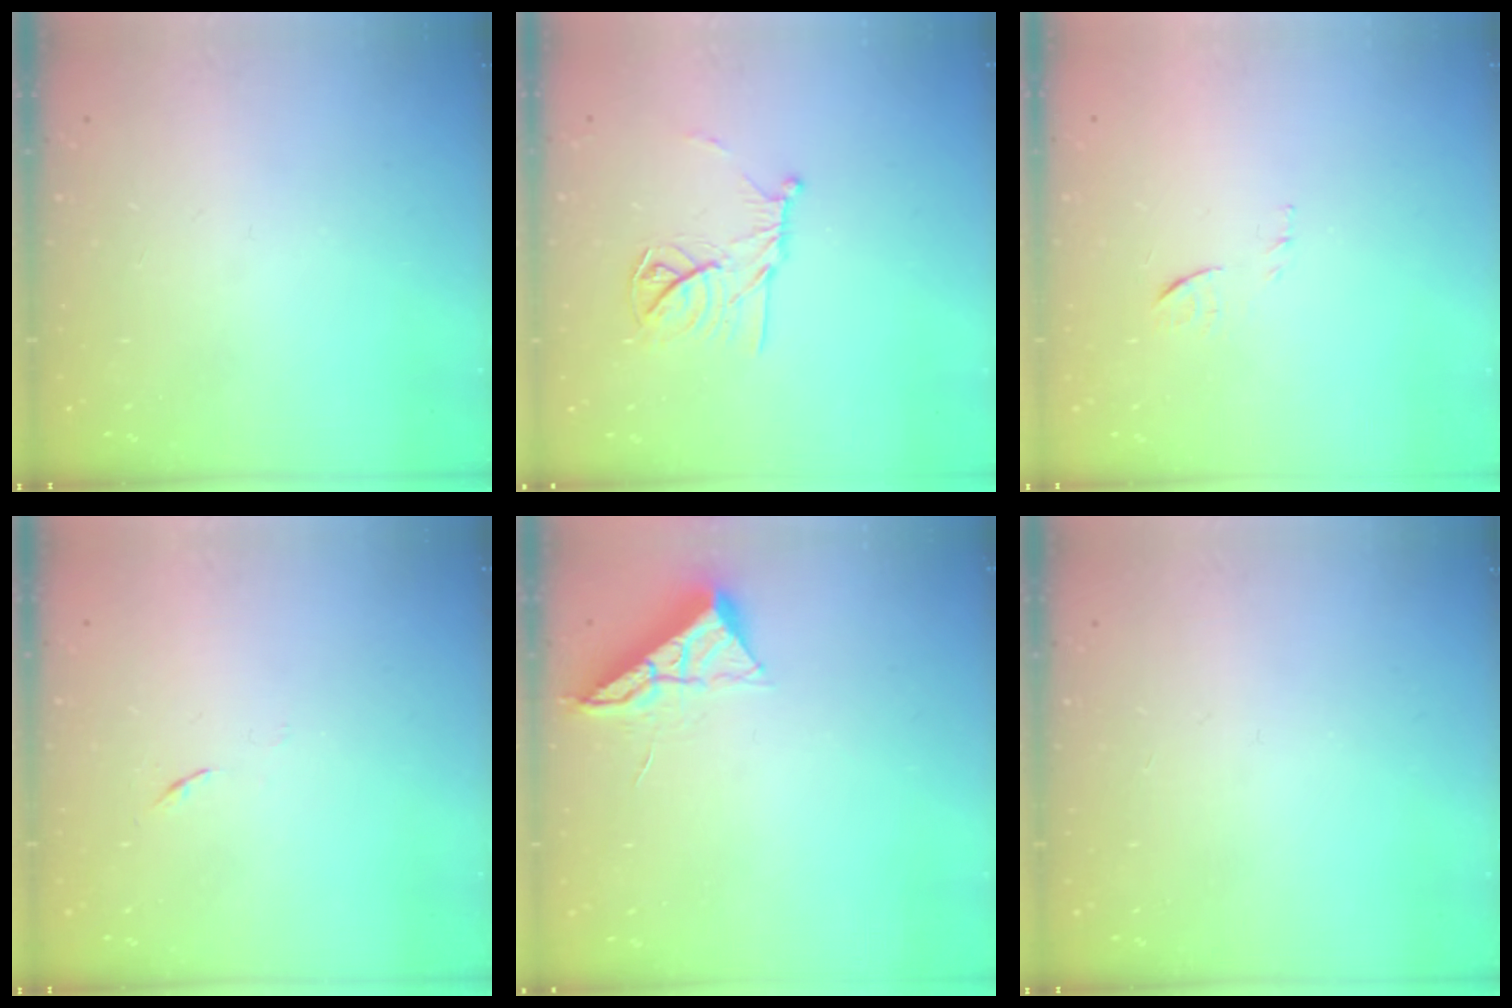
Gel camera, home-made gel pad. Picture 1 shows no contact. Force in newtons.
{"total": 12.4, "press": 12.4, "slide": 0.2}
{"total": 6.9, "press": 6.9, "slide": 0.7}
{"total": 3.5, "press": 3.4, "slide": 0.6}
{"total": 6.0, "press": 5.9, "slide": 0.6}
{"total": 0.0}